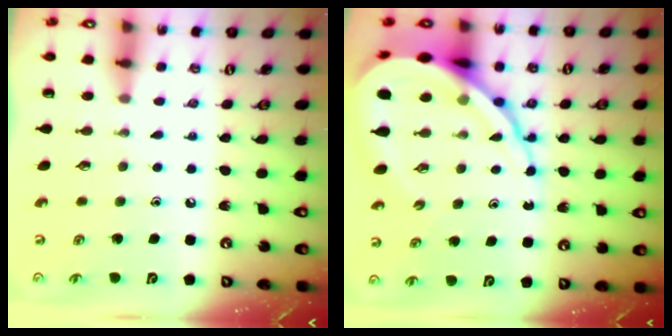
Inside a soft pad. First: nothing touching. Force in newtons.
{"total": 18.0, "press": 17.9, "slide": 1.9}